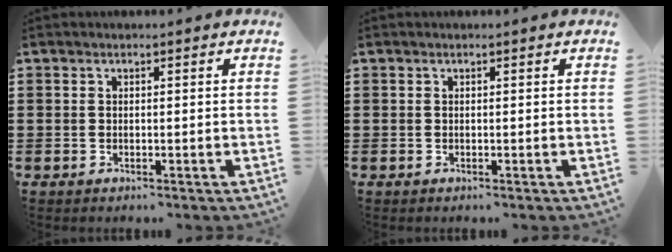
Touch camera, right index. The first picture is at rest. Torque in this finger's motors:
{"motor_torque": [-0.15, -0.18, 0.01, 0.00]}